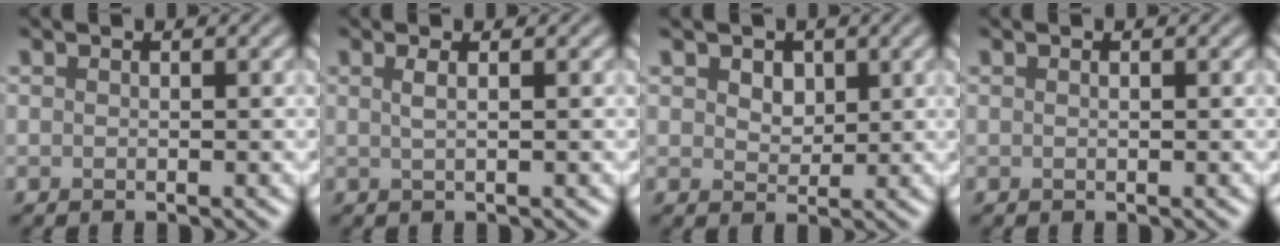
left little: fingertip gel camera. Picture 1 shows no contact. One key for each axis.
{"total": 1.5, "fx": 0.5, "fy": 0.6, "fz": 1.3, "tx": -0.019, "ty": 0.003, "tz": 0.002}
{"total": 2.7, "fx": 1.3, "fy": 1.8, "fz": 1.4, "tx": -0.028, "ty": 0.005, "tz": 0.014}
{"total": 0.0}